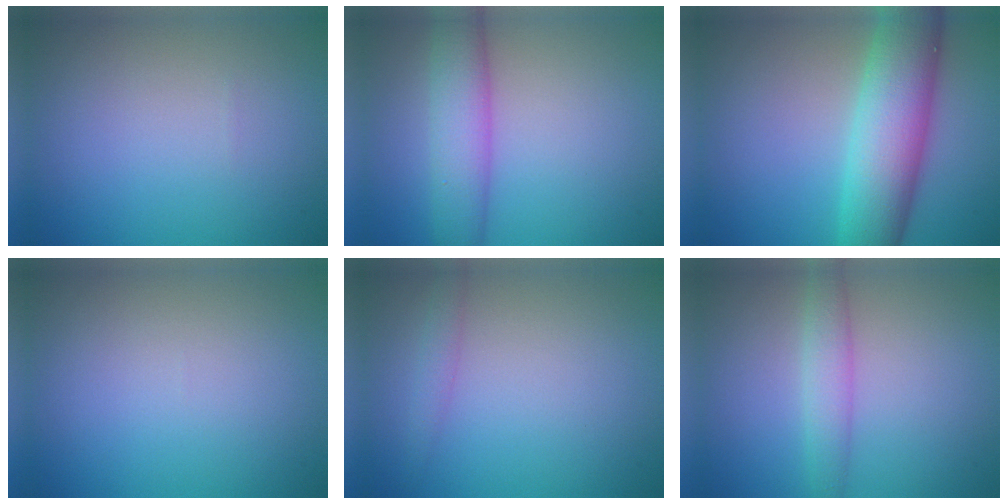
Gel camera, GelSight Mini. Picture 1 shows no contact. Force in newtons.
{"total": 5.1, "press": 5.1, "slide": 0.2}
{"total": 9.1, "press": 9.1, "slide": 0.3}
{"total": 0.0}
{"total": 1.2, "press": 1.2, "slide": 0.1}
{"total": 2.8, "press": 2.8, "slide": 0.1}